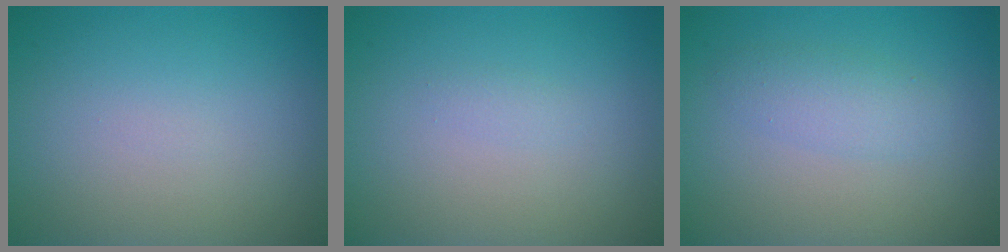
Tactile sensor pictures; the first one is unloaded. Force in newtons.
{"total": 0.6, "press": 0.6, "slide": 0.0}
{"total": 2.2, "press": 2.2, "slide": 0.1}